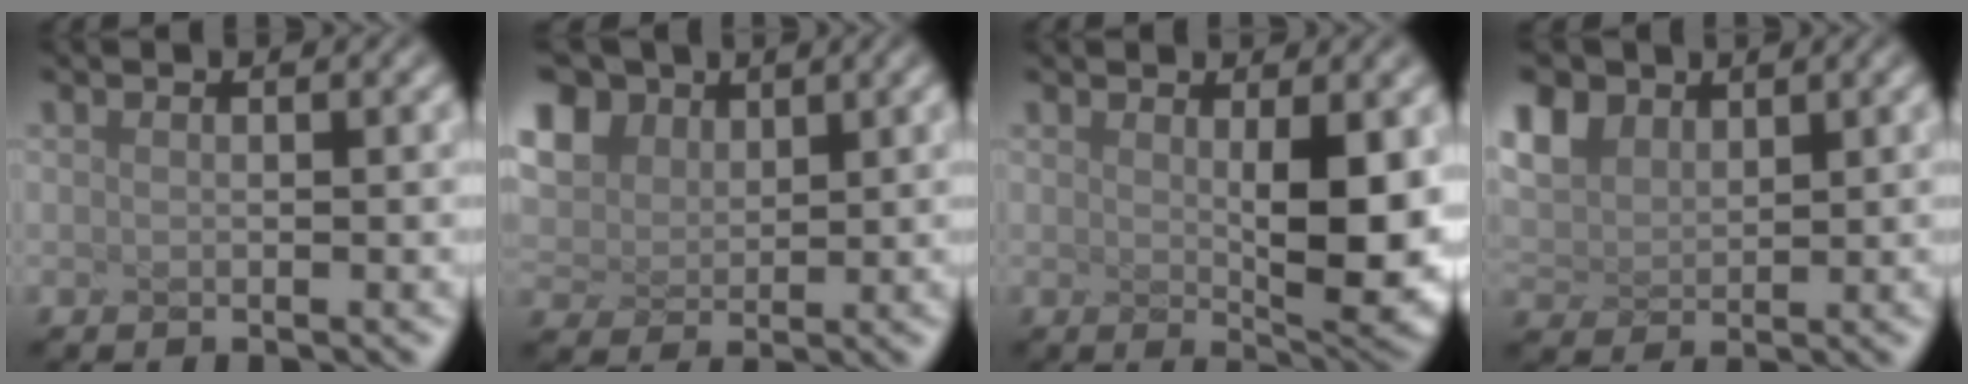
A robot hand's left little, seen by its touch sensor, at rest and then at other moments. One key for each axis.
{"total": 3.4, "fx": 2.2, "fy": 2.3, "fz": 1.2, "tx": -0.086, "ty": 0.011, "tz": 0.070}
{"total": 4.9, "fx": -0.1, "fy": 0.5, "fz": 4.9, "tx": -0.097, "ty": -0.019, "tz": 0.041}
{"total": 2.4, "fx": 1.7, "fy": 1.5, "fz": 0.8, "tx": -0.068, "ty": 0.003, "tz": 0.070}